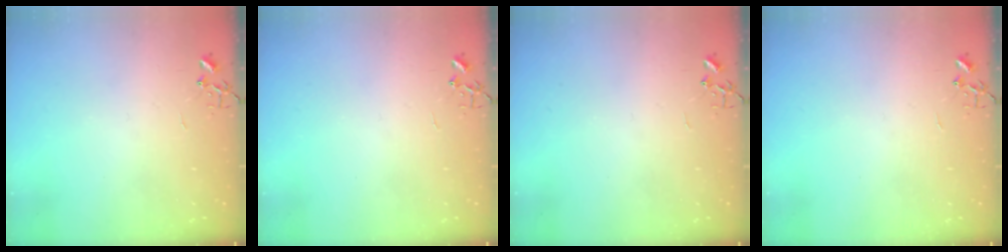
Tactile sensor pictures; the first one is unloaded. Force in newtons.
{"total": 0.0}
{"total": 0.0}
{"total": 0.0}